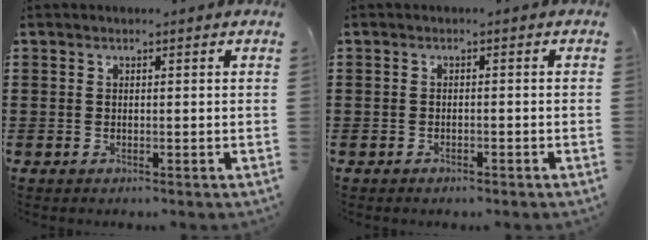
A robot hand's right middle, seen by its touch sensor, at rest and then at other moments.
{"total": 0.9, "force": [-0.8, 0.2, 0.2], "torque": [-0.007, -0.001, -0.016]}